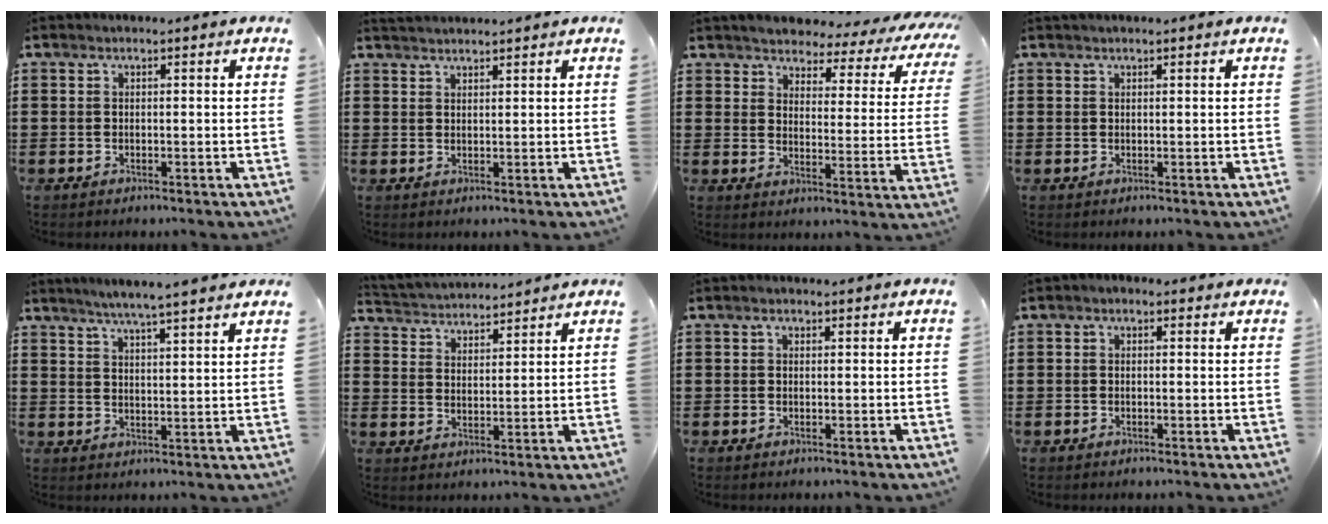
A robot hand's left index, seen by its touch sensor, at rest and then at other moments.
{"total": 1.5, "force": [1.5, -0.1, -0.1], "torque": [-0.003, 0.003, 0.031]}
{"total": 3.4, "force": [3.3, 0.7, 0.5], "torque": [-0.036, -0.026, 0.049]}
{"total": 0.6, "force": [0.5, 0.1, 0.2], "torque": [-0.005, 0.001, 0.010]}
{"total": 2.7, "force": [2.6, -0.3, 0.7], "torque": [-0.020, -0.007, 0.047]}
{"total": 3.4, "force": [3.3, 0.4, -0.4], "torque": [-0.008, -0.016, 0.059]}
{"total": 0.7, "force": [0.2, 0.5, 0.3], "torque": [-0.009, 0.005, 0.004]}
{"total": 0.8, "force": [-0.3, 0.6, 0.4], "torque": [-0.009, 0.003, -0.007]}